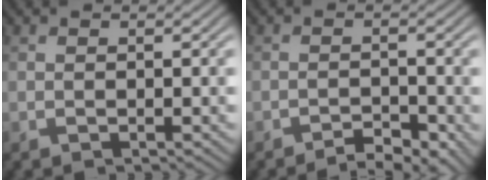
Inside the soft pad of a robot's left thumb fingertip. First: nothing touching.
{"total": 3.3, "force": [-2.5, 0.9, 2.0], "torque": [-0.031, 0.003, -0.038]}